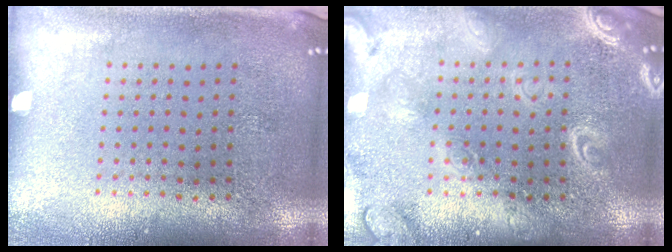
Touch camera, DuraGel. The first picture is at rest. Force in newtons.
{"total": 2.6, "press": 2.5, "slide": 0.3}